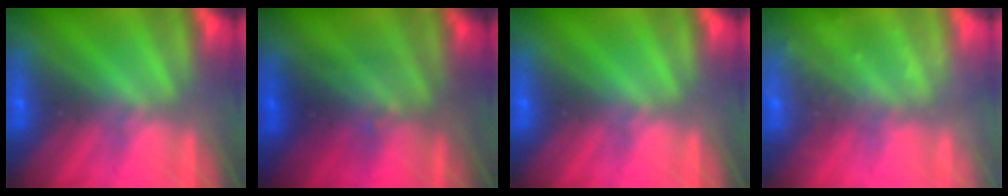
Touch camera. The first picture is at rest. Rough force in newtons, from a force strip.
{"total": 2.3}
{"total": 0.0}
{"total": 2.2}